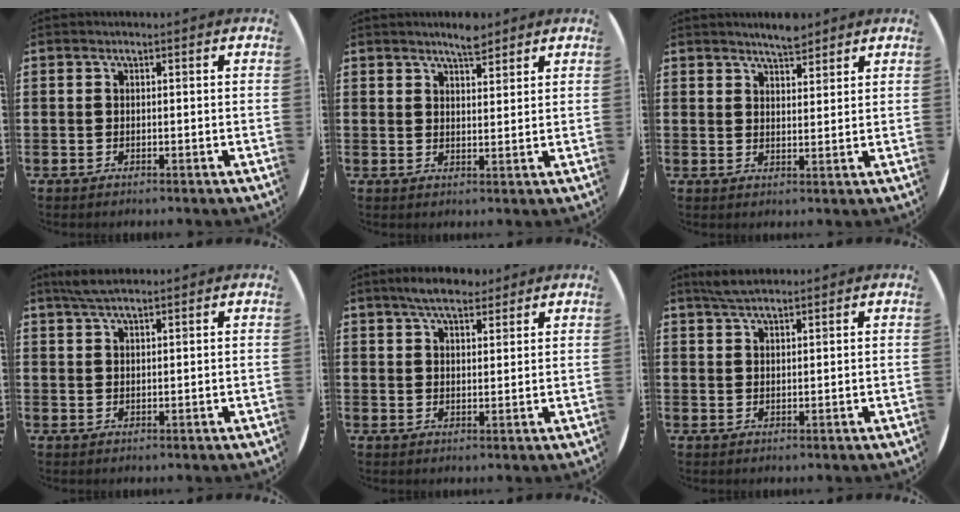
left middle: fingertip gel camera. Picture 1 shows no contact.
{"total": 3.5, "force": [3.3, 0.6, 1.1], "torque": [-0.017, -0.008, 0.058]}
{"total": 3.6, "force": [3.5, 0.6, 0.7], "torque": [-0.010, -0.010, 0.062]}
{"total": 3.0, "force": [2.5, 0.6, 1.6], "torque": [-0.036, 0.007, 0.045]}
{"total": 5.0, "force": [4.2, 1.5, 2.2], "torque": [-0.043, -0.004, 0.076]}
{"total": 3.1, "force": [2.8, 0.7, 1.3], "torque": [-0.031, 0.004, 0.051]}